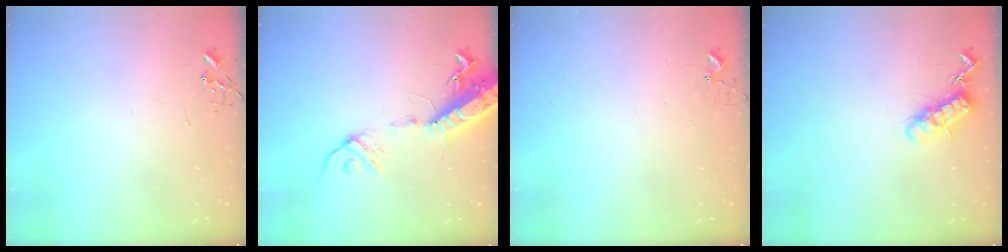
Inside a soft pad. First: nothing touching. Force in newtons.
{"total": 16.2, "press": 15.8, "slide": 3.4}
{"total": 2.7, "press": 2.7, "slide": 0.2}
{"total": 12.5, "press": 12.5, "slide": 0.6}